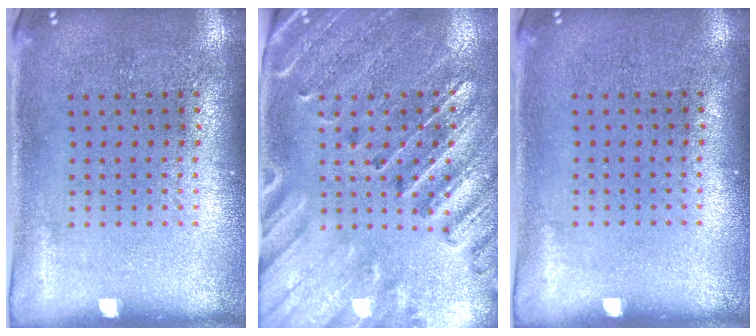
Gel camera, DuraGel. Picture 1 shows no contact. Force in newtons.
{"total": 2.9, "press": 2.7, "slide": 0.9}
{"total": 0.0}